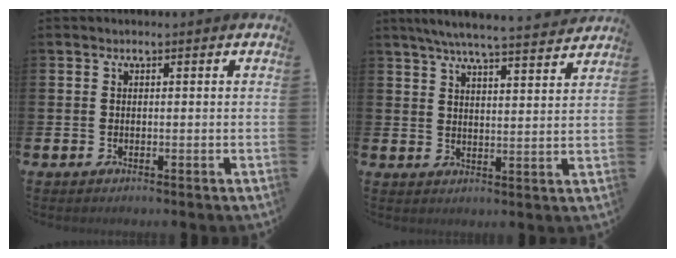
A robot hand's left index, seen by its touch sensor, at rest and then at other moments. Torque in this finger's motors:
{"motor_torque": [0.99, -1.15, 0.29, 0.10]}